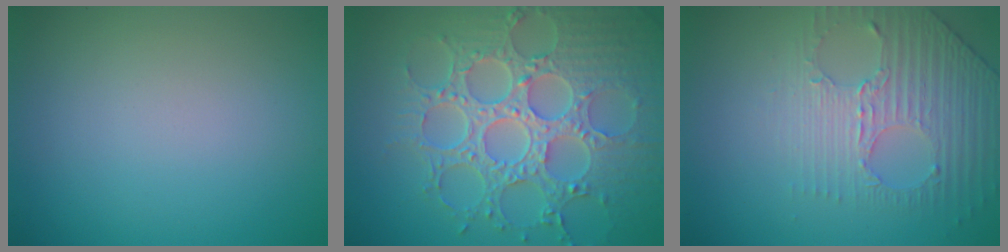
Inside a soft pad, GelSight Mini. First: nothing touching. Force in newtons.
{"total": 8.7, "press": 6.5, "slide": 5.8}
{"total": 4.4, "press": 3.2, "slide": 3.0}